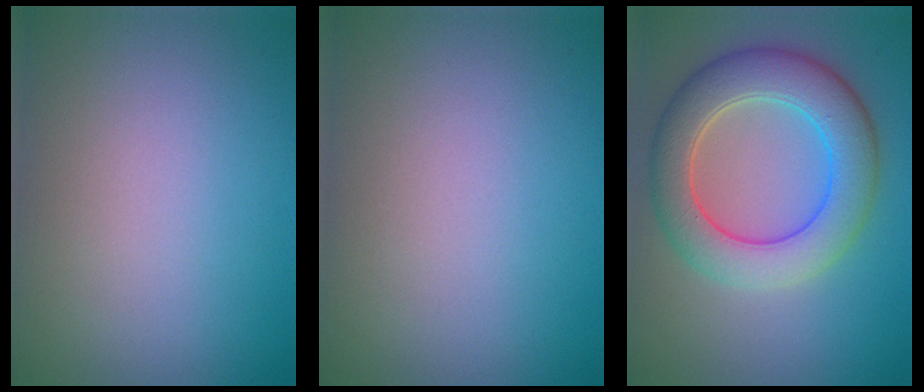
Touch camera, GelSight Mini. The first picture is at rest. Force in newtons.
{"total": 0.0}
{"total": 7.2, "press": 7.2, "slide": 0.3}